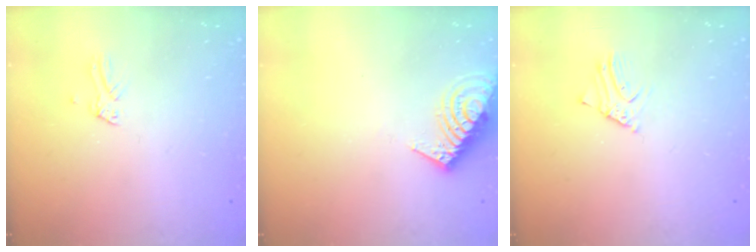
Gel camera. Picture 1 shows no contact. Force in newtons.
{"total": 14.6, "press": 14.6, "slide": 0.4}
{"total": 2.3, "press": 2.3, "slide": 0.1}